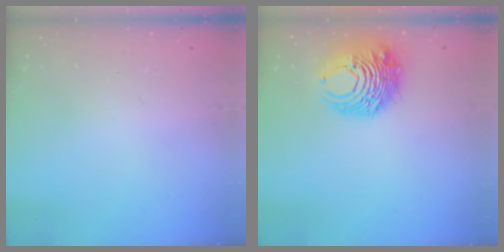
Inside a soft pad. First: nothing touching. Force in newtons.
{"total": 11.6, "press": 11.5, "slide": 0.6}